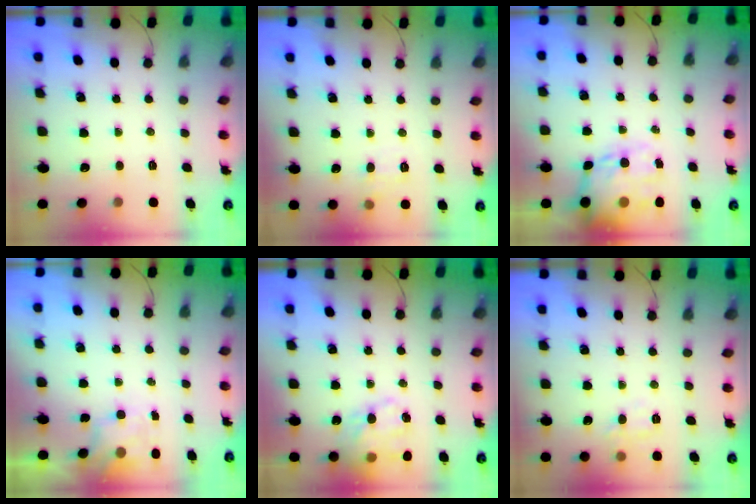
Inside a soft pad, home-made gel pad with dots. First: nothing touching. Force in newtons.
{"total": 6.6, "press": 6.4, "slide": 1.6}
{"total": 16.1, "press": 15.6, "slide": 3.8}
{"total": 3.6, "press": 3.5, "slide": 0.9}
{"total": 17.7, "press": 17.4, "slide": 3.3}
{"total": 7.9, "press": 7.7, "slide": 1.7}